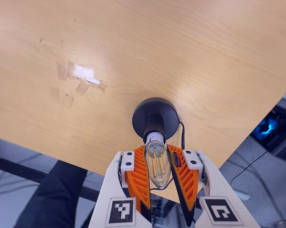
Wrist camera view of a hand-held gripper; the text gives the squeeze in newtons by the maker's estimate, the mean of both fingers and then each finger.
{"total": 14.1, "left": 14.9, "right": 13.3}